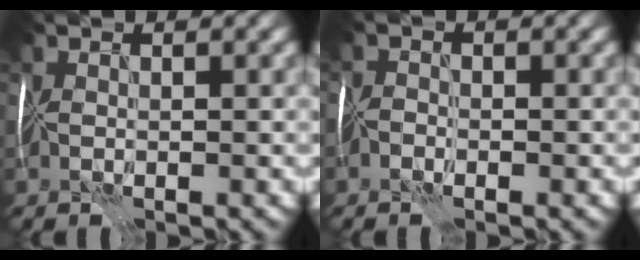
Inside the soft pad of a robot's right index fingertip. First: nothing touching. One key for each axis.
{"total": 0.0}